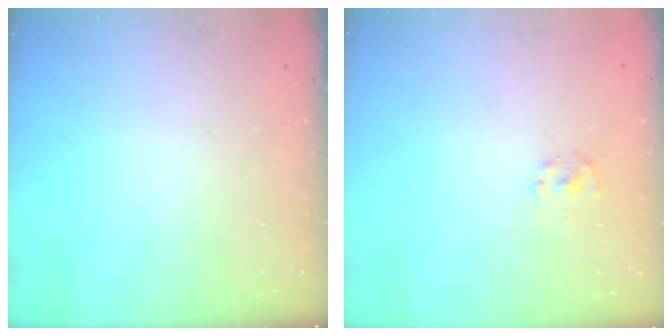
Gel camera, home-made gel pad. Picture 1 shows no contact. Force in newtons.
{"total": 2.0, "press": 1.8, "slide": 0.7}